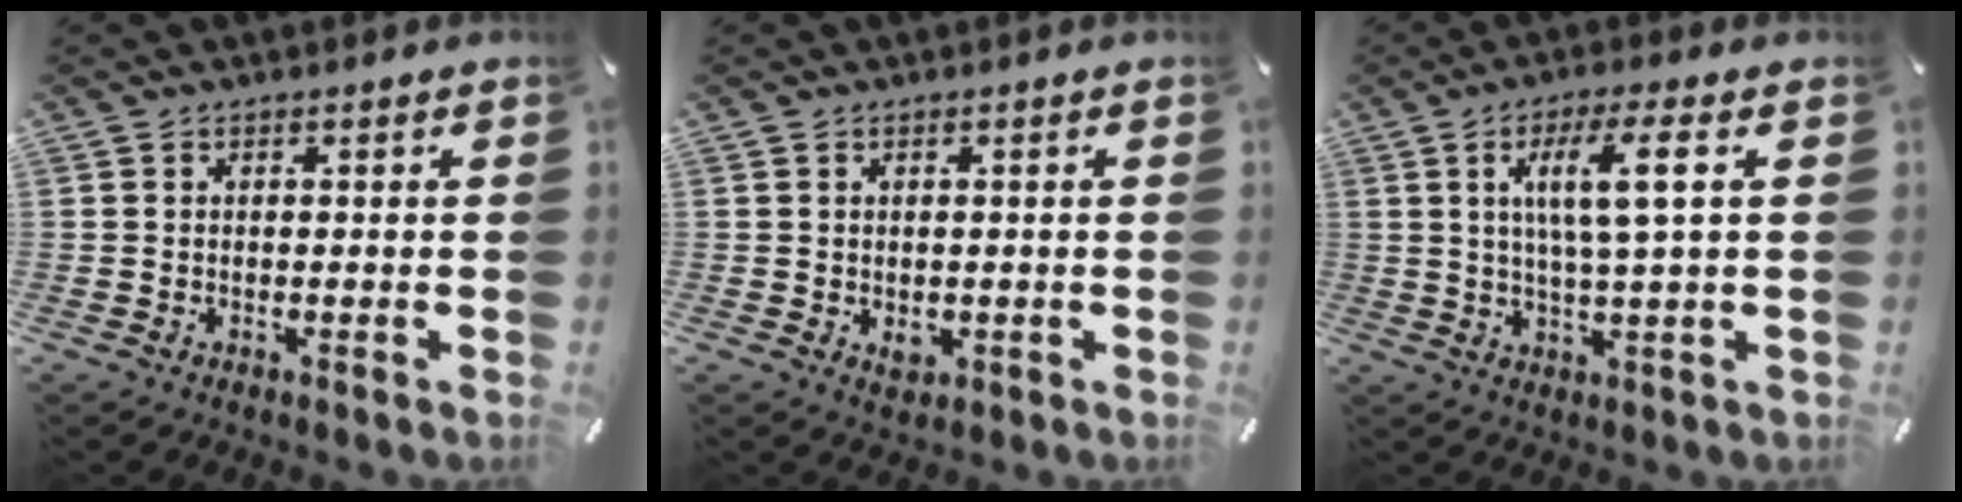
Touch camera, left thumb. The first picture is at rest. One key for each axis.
{"total": 2.3, "fx": -0.4, "fy": 1.8, "fz": 1.4, "tx": -0.015, "ty": 0.000, "tz": -0.007}
{"total": 9.2, "fx": 2.6, "fy": 1.0, "fz": 8.8, "tx": -0.182, "ty": 0.003, "tz": 0.037}